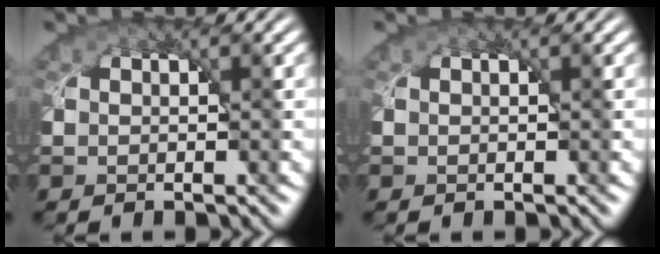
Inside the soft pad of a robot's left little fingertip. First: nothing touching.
{"total": 0.0}